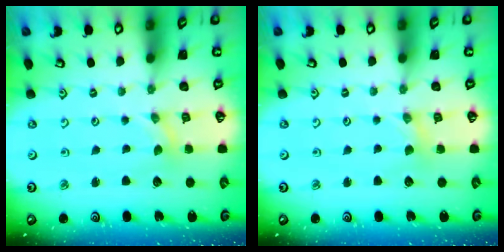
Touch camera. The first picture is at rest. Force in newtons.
{"total": 1.7, "press": 1.7, "slide": 0.3}